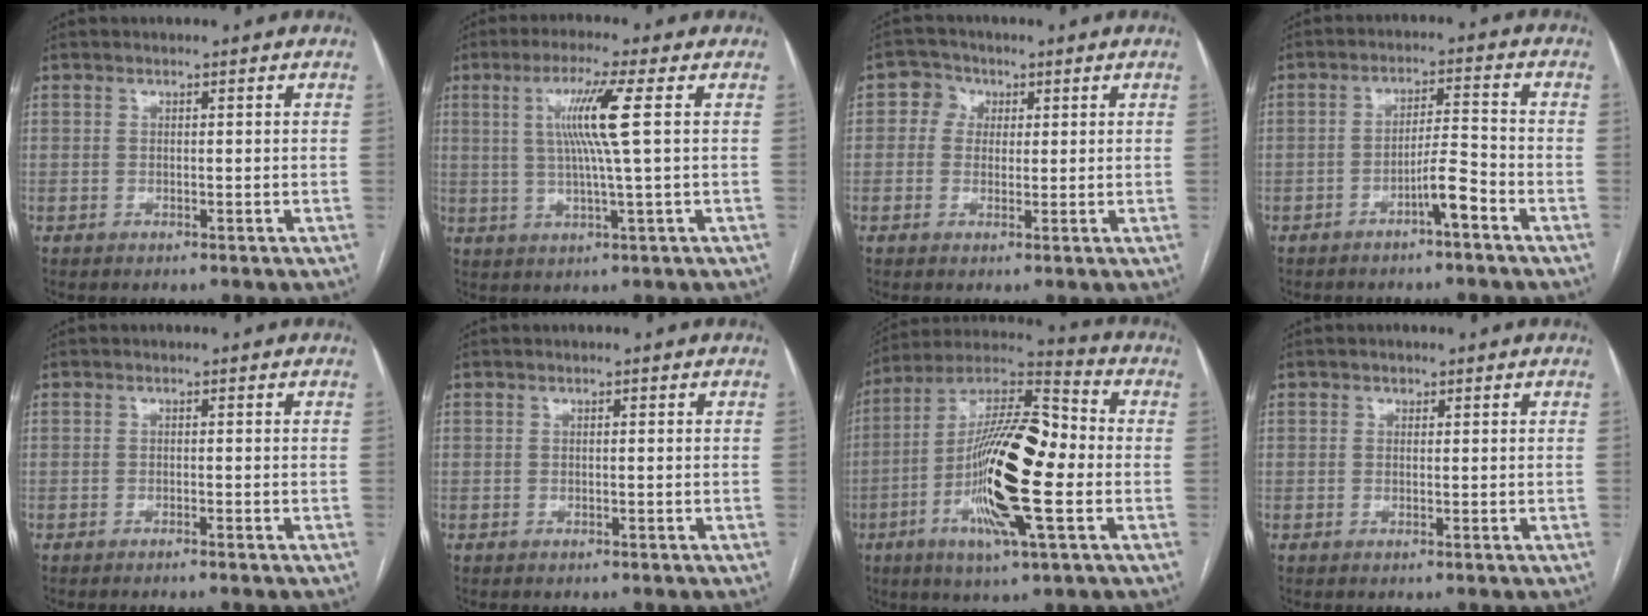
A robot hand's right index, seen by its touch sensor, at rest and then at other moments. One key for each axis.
{"total": 8.0, "fx": 1.7, "fy": -1.3, "fz": 7.7, "tx": -0.148, "ty": 0.002, "tz": 0.036}
{"total": 3.4, "fx": 0.9, "fy": 3.2, "fz": 0.9, "tx": -0.015, "ty": 0.012, "tz": 0.011}
{"total": 4.9, "fx": -3.0, "fy": 0.1, "fz": 3.9, "tx": -0.063, "ty": 0.007, "tz": -0.053}
{"total": 1.7, "fx": -1.5, "fy": -0.4, "fz": 0.9, "tx": -0.011, "ty": 0.004, "tz": -0.019}
{"total": 0.0}
{"total": 19.3, "fx": -3.5, "fy": 3.2, "fz": 18.8, "tx": -0.353, "ty": 0.003, "tz": -0.065}
{"total": 0.6, "fx": 0.3, "fy": 0.5, "fz": 0.2, "tx": -0.002, "ty": -0.002, "tz": 0.003}